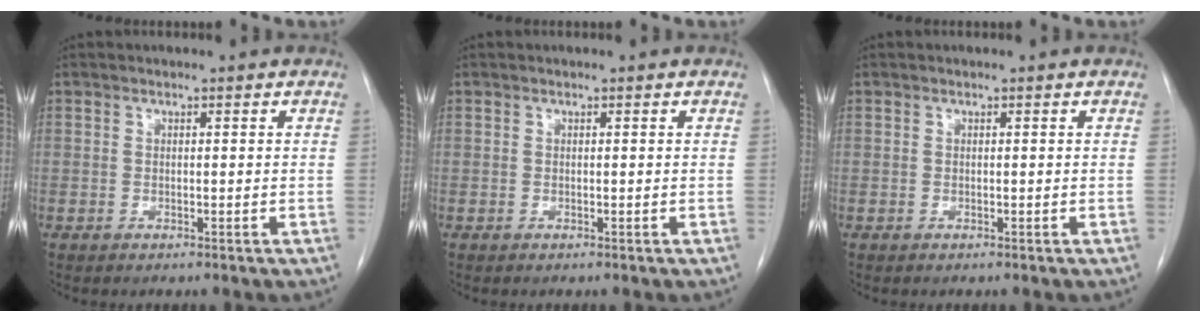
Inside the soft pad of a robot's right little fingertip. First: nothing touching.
{"total": 0.0}
{"total": 0.0}